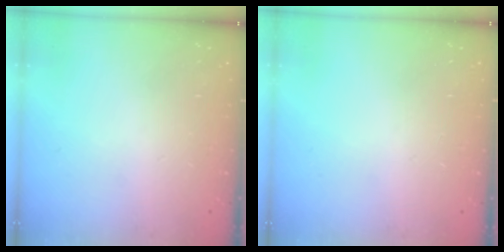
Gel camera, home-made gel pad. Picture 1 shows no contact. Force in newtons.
{"total": 0.0}